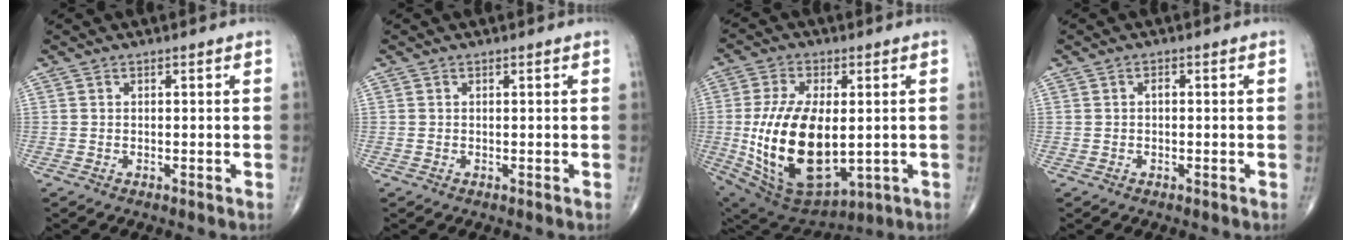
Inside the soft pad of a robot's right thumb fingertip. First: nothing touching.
{"total": 0.0}
{"total": 21.9, "force": [-1.6, 11.5, 18.5], "torque": [-0.356, -0.015, 0.003]}
{"total": 0.8, "force": [0.0, 0.6, 0.6], "torque": [-0.007, 0.002, -0.003]}